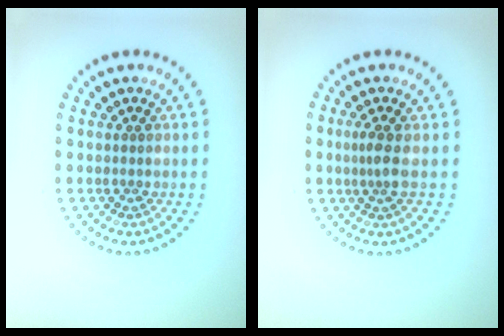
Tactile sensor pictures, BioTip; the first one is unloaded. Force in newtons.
{"total": 1.7, "press": 1.3, "slide": 1.1}